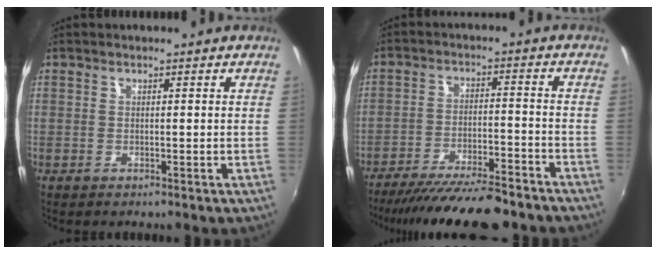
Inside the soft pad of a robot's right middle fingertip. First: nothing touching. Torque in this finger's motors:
{"motor_torque": [1.07, -1.07, 0.31, 0.10]}